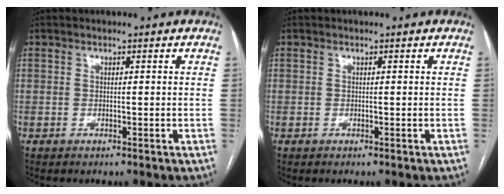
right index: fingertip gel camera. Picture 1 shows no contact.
{"total": 0.0}